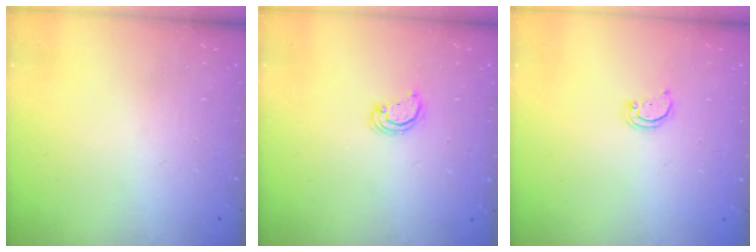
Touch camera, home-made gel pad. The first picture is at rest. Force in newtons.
{"total": 2.8, "press": 2.8, "slide": 0.2}
{"total": 1.6, "press": 1.6, "slide": 0.1}